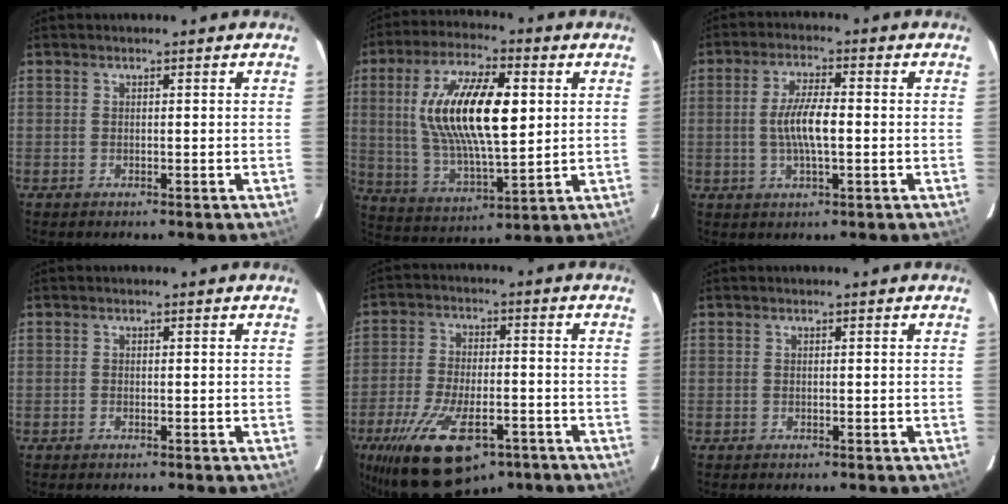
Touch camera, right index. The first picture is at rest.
{"total": 18.8, "force": [3.7, 7.0, 17.1], "torque": [-0.325, 0.008, 0.075]}
{"total": 6.8, "force": [-0.6, 1.7, 6.6], "torque": [-0.125, 0.002, -0.010]}
{"total": 0.0}
{"total": 19.7, "force": [-11.6, 8.6, 13.4], "torque": [-0.274, -0.038, -0.189]}
{"total": 0.0}